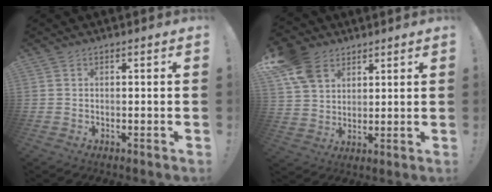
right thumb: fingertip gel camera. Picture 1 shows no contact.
{"total": 12.3, "force": [7.1, 8.6, 5.2], "torque": [-0.096, -0.031, 0.141]}